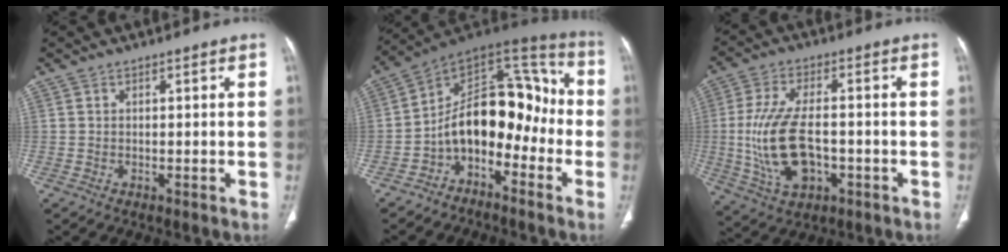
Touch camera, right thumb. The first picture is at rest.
{"total": 15.7, "force": [-4.8, 9.9, 11.1], "torque": [-0.133, 0.101, -0.090]}
{"total": 14.1, "force": [-1.9, 7.5, 11.8], "torque": [-0.240, 0.007, -0.024]}